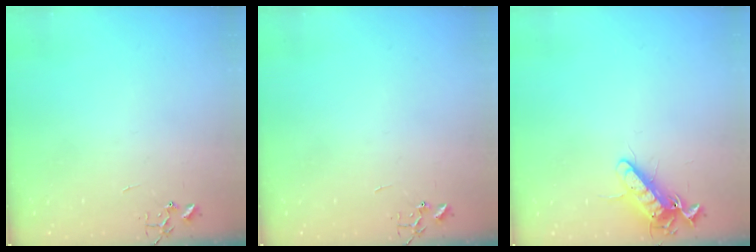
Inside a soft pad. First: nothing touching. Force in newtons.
{"total": 0.0}
{"total": 11.7, "press": 11.6, "slide": 1.7}